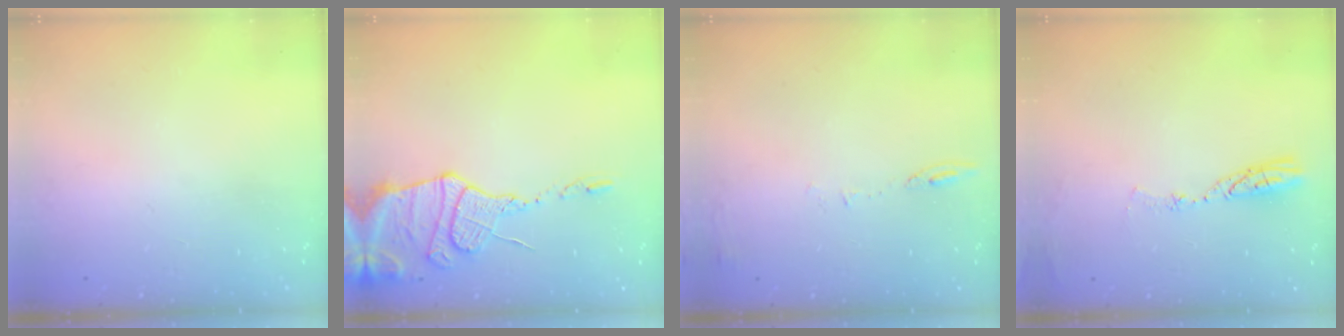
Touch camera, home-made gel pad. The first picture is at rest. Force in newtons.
{"total": 14.4, "press": 14.4, "slide": 1.4}
{"total": 6.2, "press": 6.2, "slide": 0.9}
{"total": 5.9, "press": 5.8, "slide": 0.7}